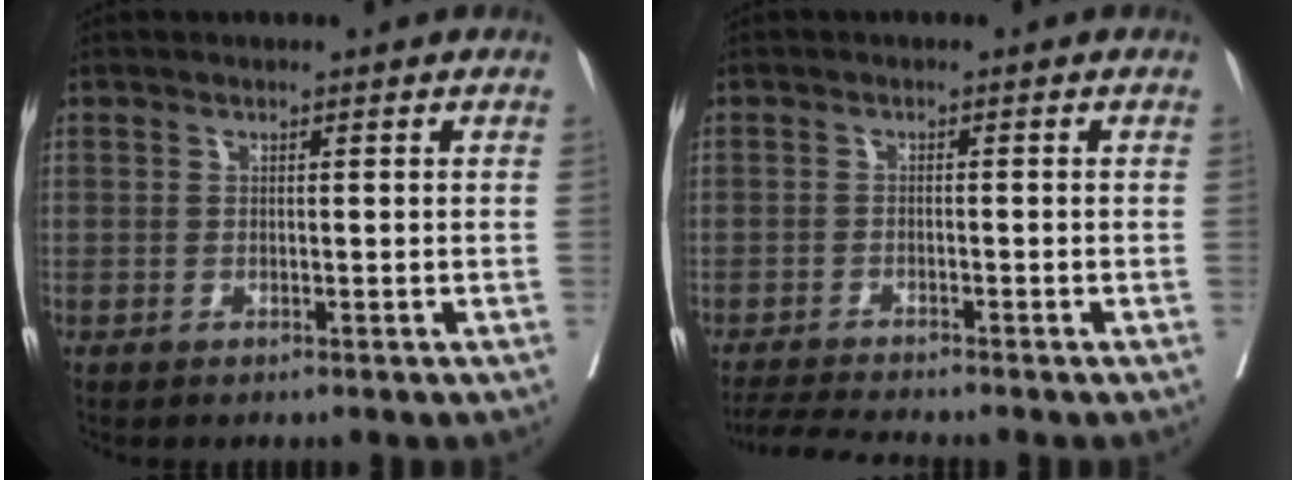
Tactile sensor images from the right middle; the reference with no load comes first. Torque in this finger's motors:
{"motor_torque": [0.13, -0.03, 0.00, 0.00]}